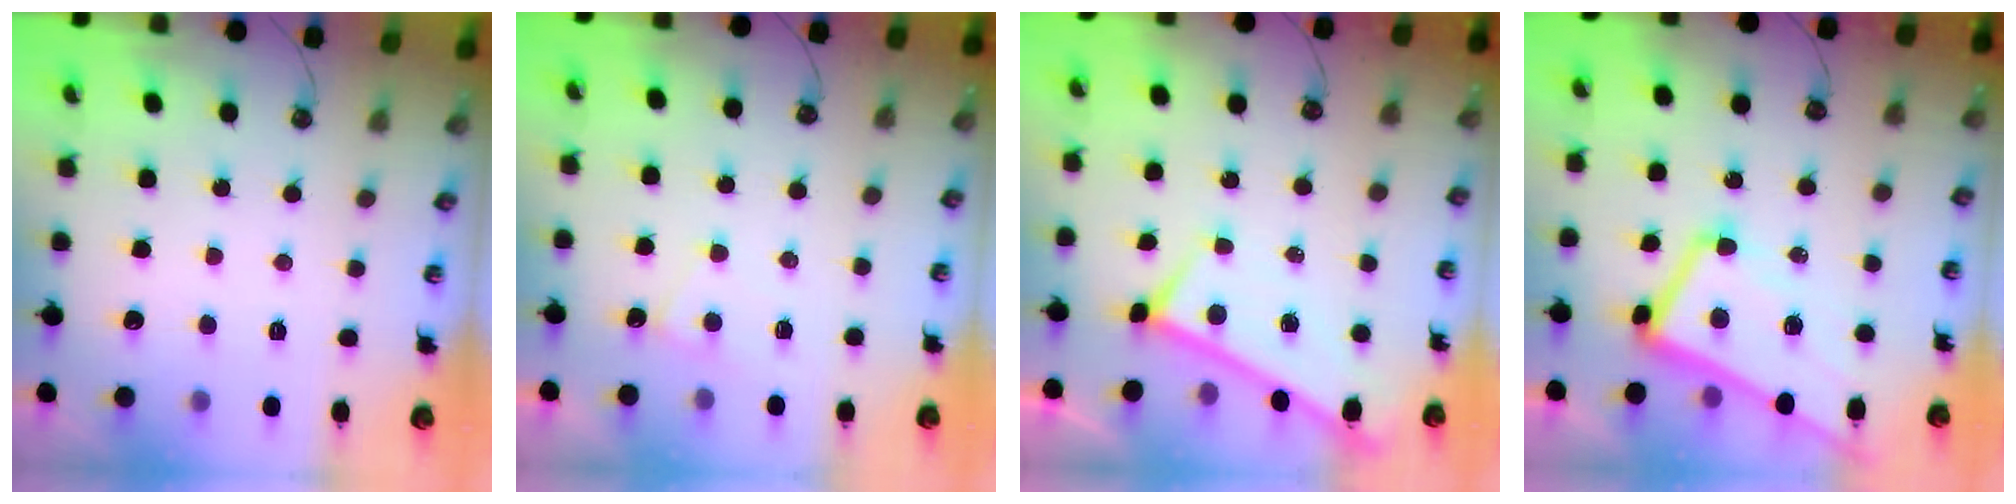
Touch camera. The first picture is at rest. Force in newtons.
{"total": 1.0, "press": 0.9, "slide": 0.4}
{"total": 0.0}
{"total": 4.6, "press": 4.4, "slide": 1.2}